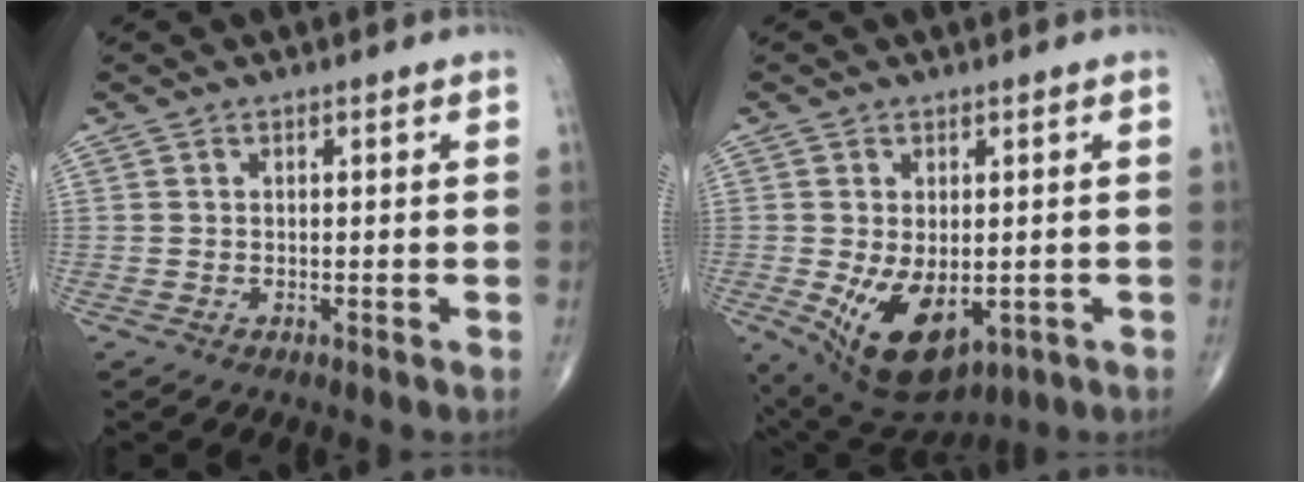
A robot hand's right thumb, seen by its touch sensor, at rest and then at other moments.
{"total": 12.1, "force": [-2.8, 6.9, 9.5], "torque": [-0.151, -0.014, -0.022]}